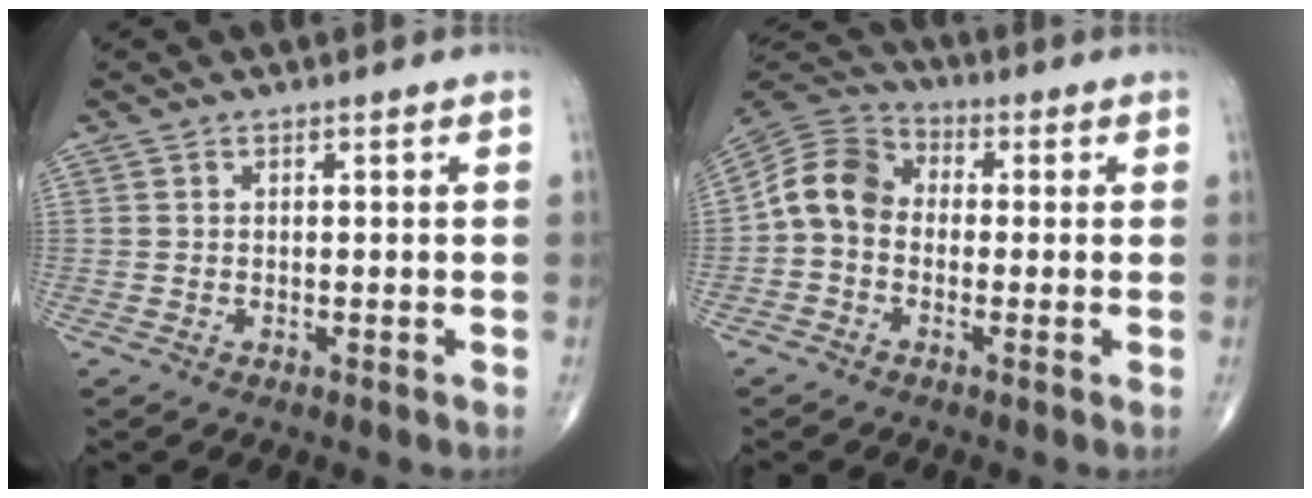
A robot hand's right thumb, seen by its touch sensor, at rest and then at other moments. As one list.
[{"total": 8.9, "force": [-0.9, 7.1, 5.4], "torque": [-0.091, 0.029, -0.035]}]